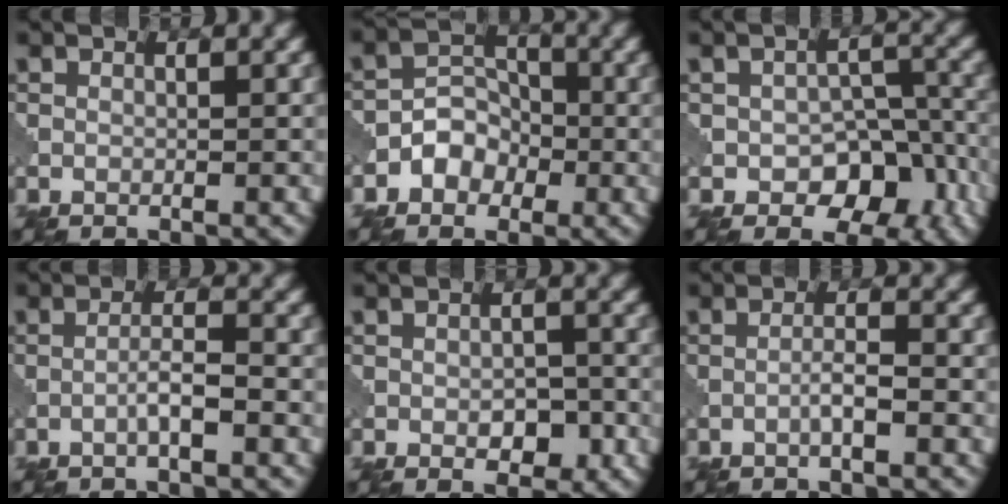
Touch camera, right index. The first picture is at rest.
{"total": 3.1, "force": [-1.4, 2.4, 1.3], "torque": [-0.012, 0.011, -0.028]}
{"total": 7.2, "force": [-2.6, 4.9, 4.6], "torque": [-0.049, -0.011, -0.036]}
{"total": 2.3, "force": [-0.9, 0.3, 2.1], "torque": [-0.037, 0.009, -0.020]}
{"total": 2.8, "force": [-0.9, 1.6, 2.1], "torque": [-0.030, -0.003, -0.011]}
{"total": 1.8, "force": [-0.7, 0.2, 1.7], "torque": [-0.031, 0.006, -0.017]}